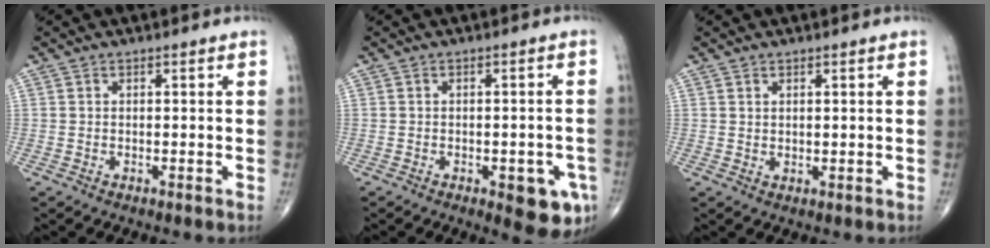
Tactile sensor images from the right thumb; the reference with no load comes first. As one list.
[{"total": 7.9, "force": [-3.2, 3.0, 6.5], "torque": [-0.056, 0.005, -0.032]}, {"total": 1.0, "force": [0.7, 0.5, 0.5], "torque": [0.002, -0.007, 0.011]}]